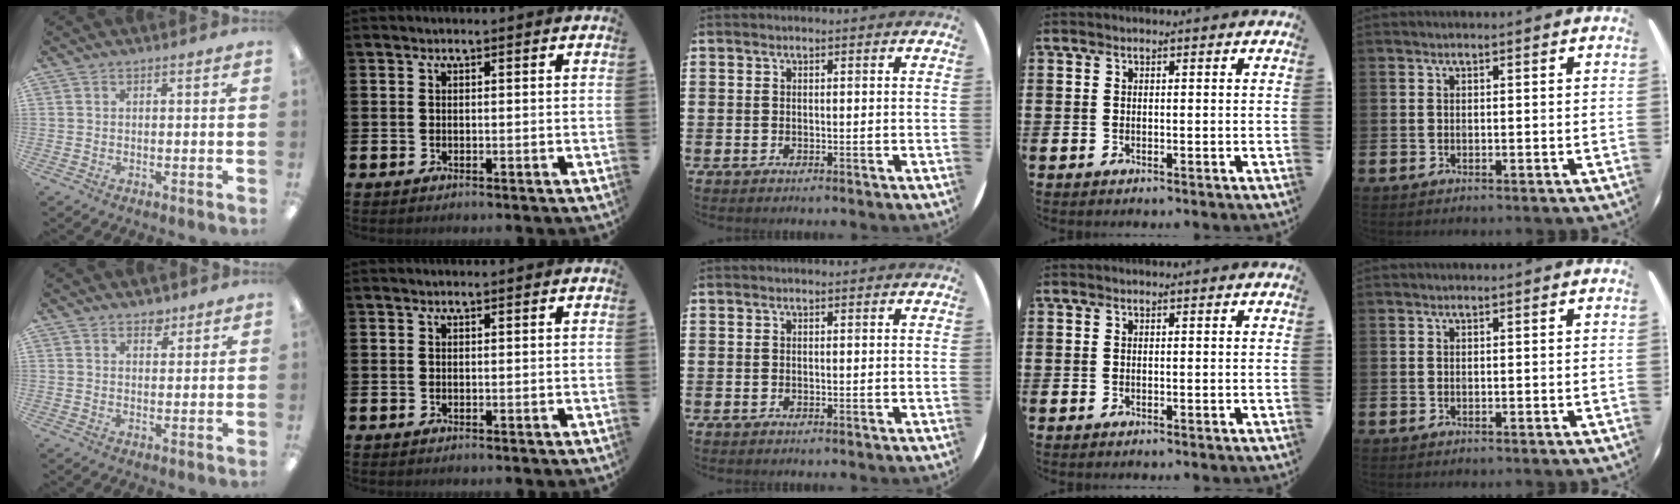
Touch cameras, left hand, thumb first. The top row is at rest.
{"thumb": {"total": 3.1, "force": [2.5, 1.6, 0.7], "torque": [0.008, -0.014, 0.043]}}